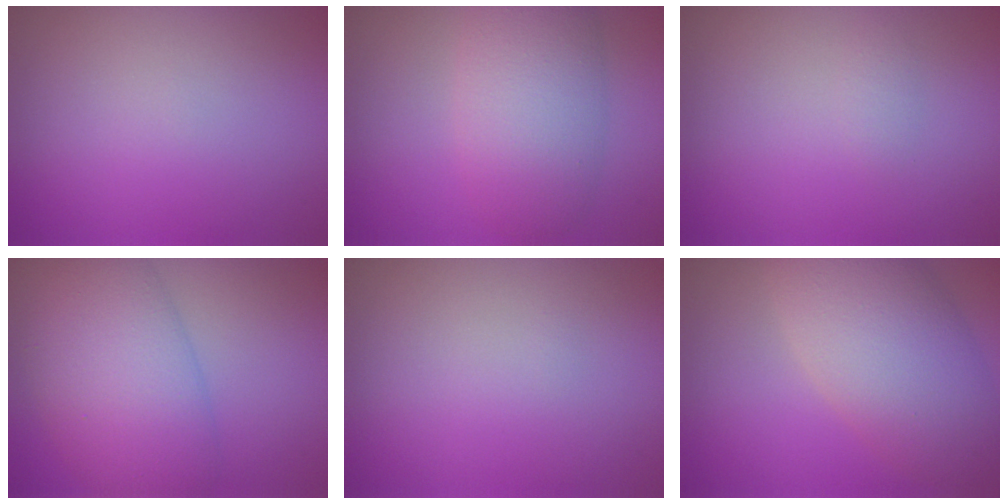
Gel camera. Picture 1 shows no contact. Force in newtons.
{"total": 5.8, "press": 5.8, "slide": 0.1}
{"total": 0.7, "press": 0.7, "slide": 0.0}
{"total": 8.6, "press": 8.6, "slide": 0.2}
{"total": 0.0}
{"total": 8.2, "press": 8.2, "slide": 0.3}